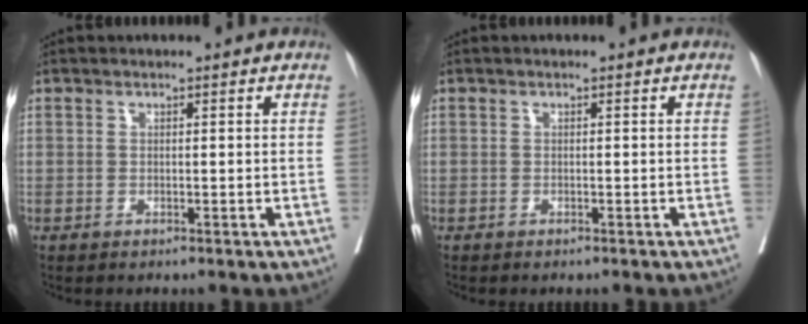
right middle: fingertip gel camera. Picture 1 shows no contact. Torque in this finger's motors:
{"motor_torque": [0.98, -1.16, 0.09, 0.03]}